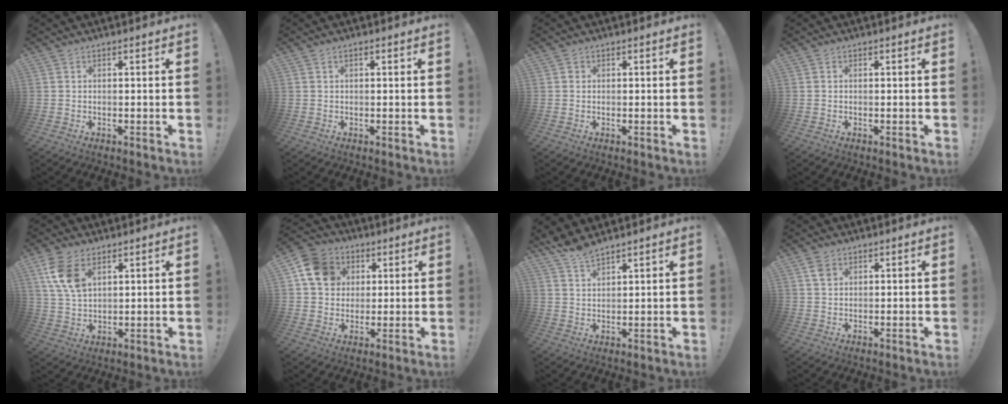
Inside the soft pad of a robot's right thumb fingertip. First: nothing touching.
{"total": 0.5, "force": [0.0, 0.3, 0.4], "torque": [-0.010, 0.002, 0.000]}
{"total": 0.8, "force": [0.2, 0.8, 0.0], "torque": [0.006, 0.001, 0.001]}
{"total": 0.0}
{"total": 10.3, "force": [4.9, 6.2, 6.6], "torque": [-0.131, -0.011, 0.094]}
{"total": 12.7, "force": [4.1, 10.8, 5.3], "torque": [-0.067, -0.007, 0.083]}
{"total": 5.0, "force": [4.6, 0.7, 1.8], "torque": [-0.039, -0.029, 0.085]}
{"total": 2.8, "force": [1.5, 2.0, 1.3], "torque": [-0.004, -0.007, 0.024]}